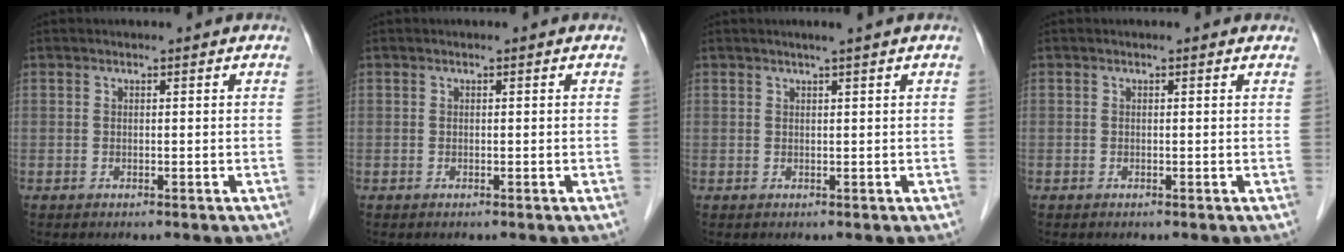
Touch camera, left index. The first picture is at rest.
{"total": 0.0}
{"total": 1.7, "force": [1.2, -0.5, 1.1], "torque": [-0.010, -0.003, 0.023]}
{"total": 0.6, "force": [0.2, 0.5, 0.0], "torque": [0.007, 0.003, -0.002]}